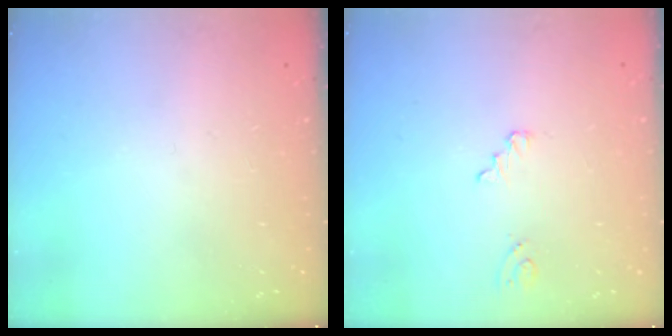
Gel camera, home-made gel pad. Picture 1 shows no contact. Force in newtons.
{"total": 2.6, "press": 2.6, "slide": 0.3}